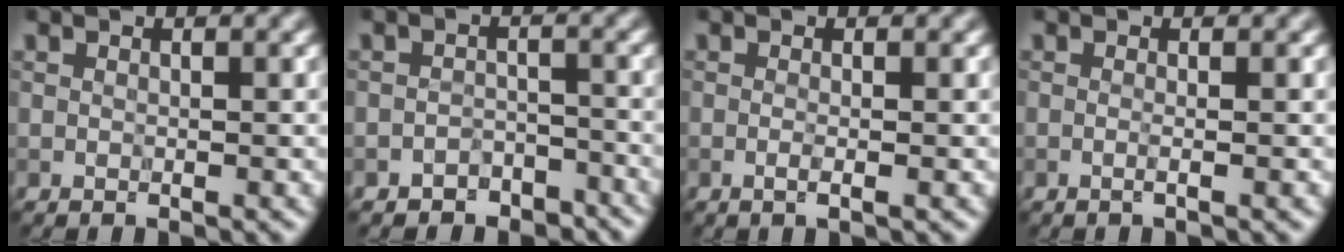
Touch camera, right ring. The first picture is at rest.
{"total": 2.8, "force": [-2.4, 1.4, 0.2], "torque": [0.009, 0.005, -0.043]}
{"total": 1.3, "force": [-0.1, 0.5, 1.2], "torque": [-0.008, -0.005, -0.014]}
{"total": 1.9, "force": [0.3, 1.0, 1.6], "torque": [0.002, -0.001, -0.019]}